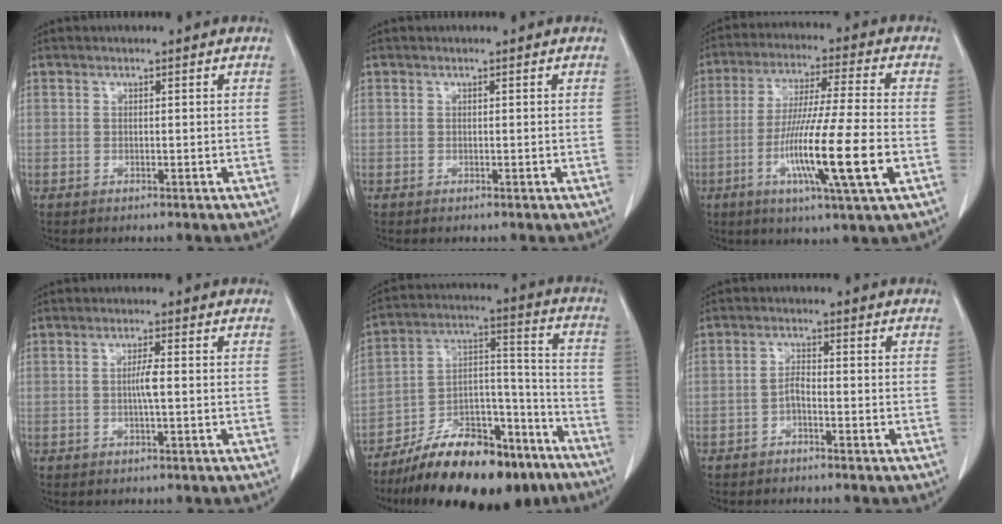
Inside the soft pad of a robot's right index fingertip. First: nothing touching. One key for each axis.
{"total": 0.0}
{"total": 15.3, "fx": -4.6, "fy": -0.3, "fz": 14.6, "tx": -0.273, "ty": -0.021, "tz": -0.085}
{"total": 2.3, "fx": -0.2, "fy": 0.0, "fz": 2.3, "tx": -0.045, "ty": -0.001, "tz": -0.003}
{"total": 21.8, "fx": -16.6, "fy": 7.4, "fz": 12.0, "tx": -0.161, "ty": 0.034, "tz": -0.272}
{"total": 1.9, "fx": -1.1, "fy": 0.5, "fz": 1.5, "tx": -0.026, "ty": 0.004, "tz": -0.023}